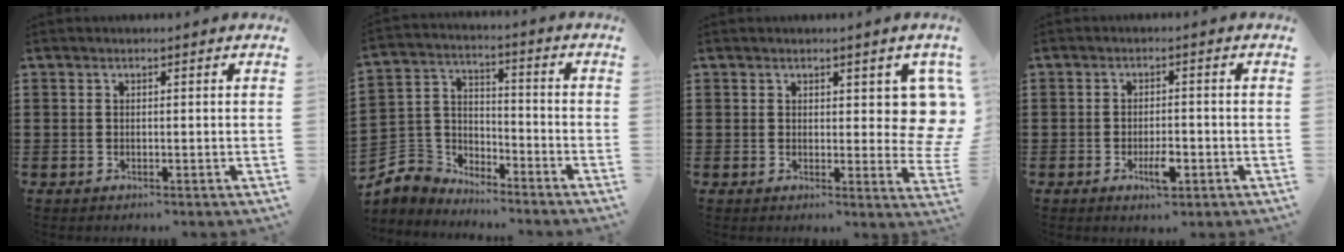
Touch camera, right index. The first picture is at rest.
{"total": 5.0, "force": [-3.9, 3.1, -0.1], "torque": [-0.038, -0.001, -0.089]}
{"total": 5.8, "force": [2.2, 3.0, 4.4], "torque": [-0.042, -0.009, 0.033]}
{"total": 3.9, "force": [-1.6, 1.3, 3.2], "torque": [-0.060, 0.001, -0.029]}